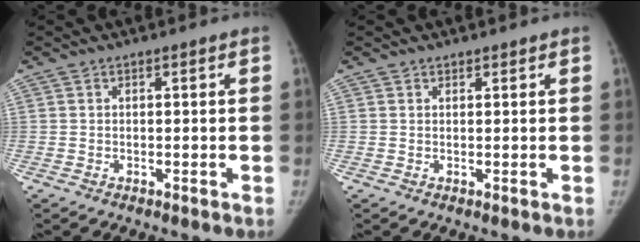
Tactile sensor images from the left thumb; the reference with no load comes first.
{"total": 0.6, "force": [0.6, 0.3, -0.1], "torque": [0.008, -0.004, 0.005]}